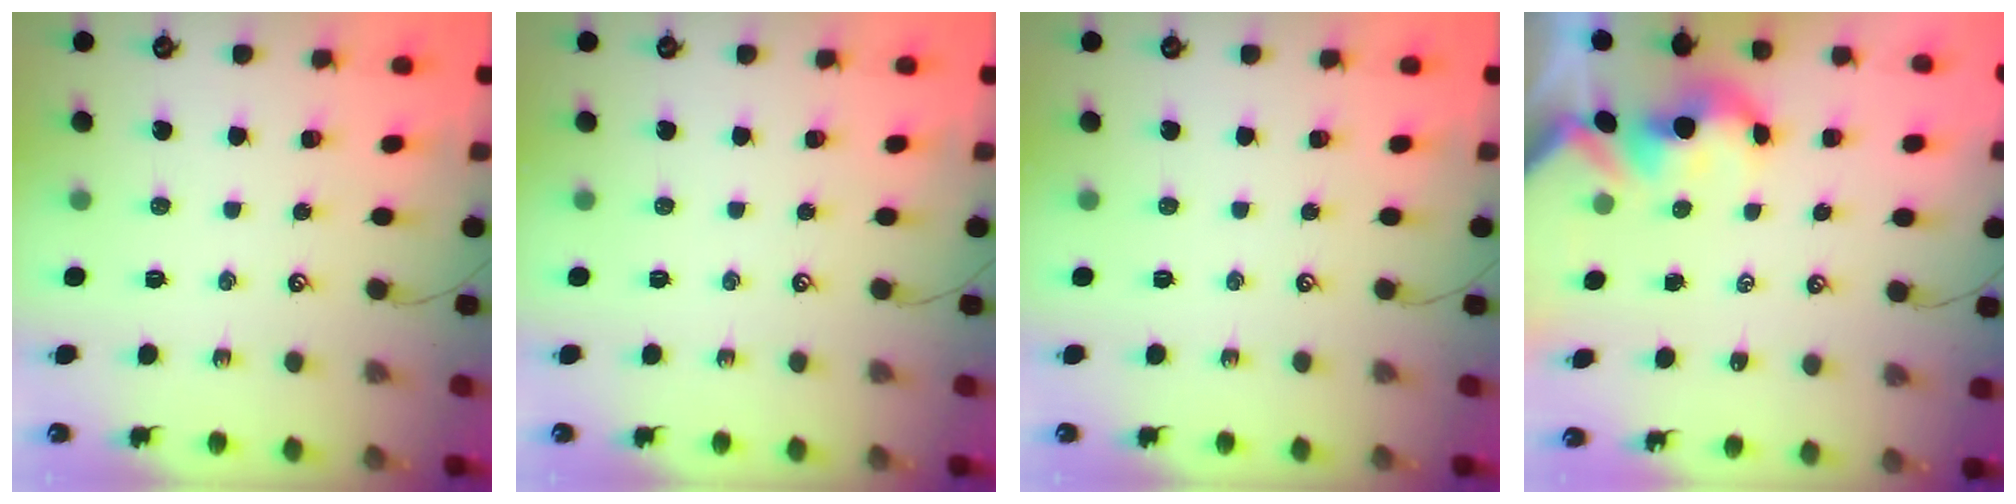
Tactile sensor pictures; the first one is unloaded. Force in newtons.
{"total": 0.0}
{"total": 0.0}
{"total": 2.5, "press": 2.5, "slide": 0.2}